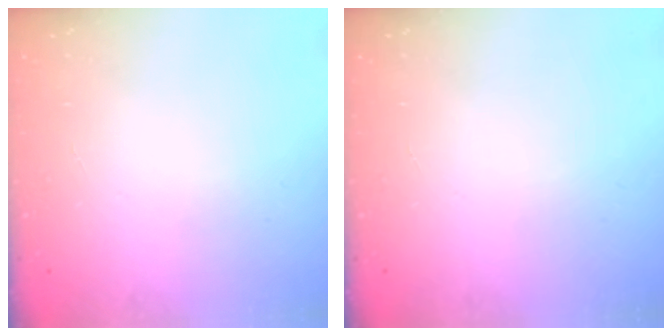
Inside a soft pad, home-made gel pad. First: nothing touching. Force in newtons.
{"total": 0.0}